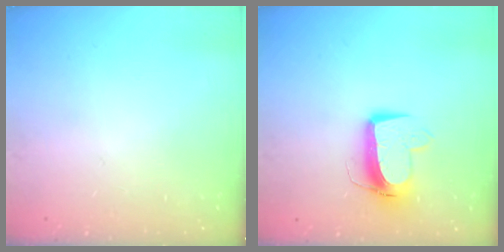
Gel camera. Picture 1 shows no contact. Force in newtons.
{"total": 11.1, "press": 11.0, "slide": 1.0}